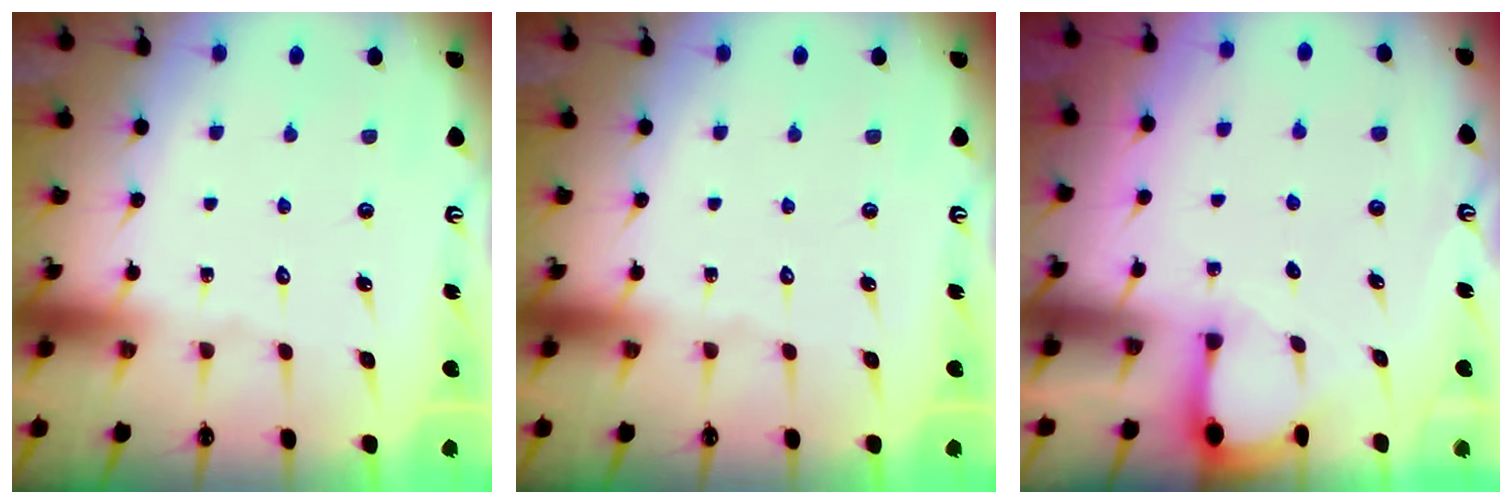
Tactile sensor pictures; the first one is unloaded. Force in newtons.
{"total": 0.0}
{"total": 2.7, "press": 2.7, "slide": 0.3}